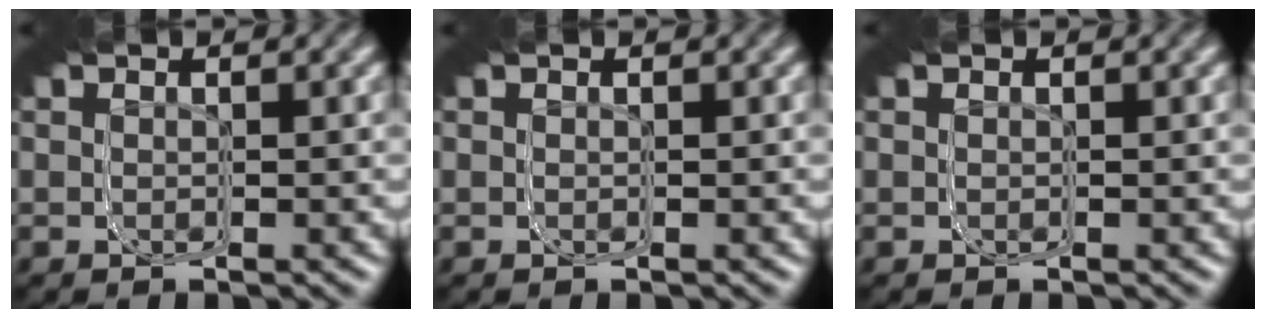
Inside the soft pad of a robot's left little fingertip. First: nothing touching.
{"total": 0.0}
{"total": 0.0}